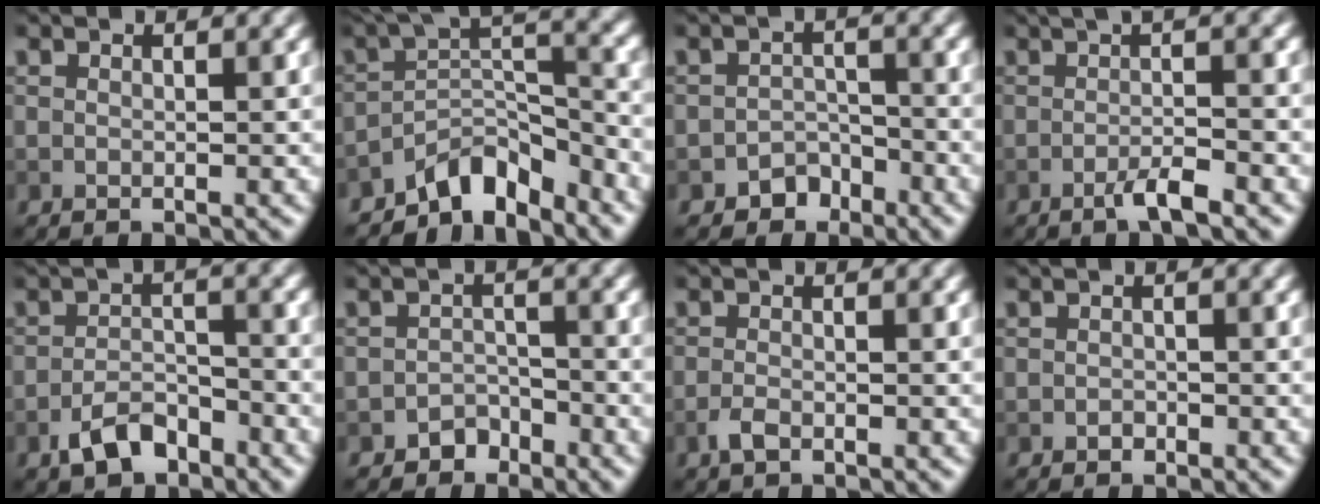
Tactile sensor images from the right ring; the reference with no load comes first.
{"total": 6.2, "force": [-4.9, 2.3, 3.0], "torque": [-0.031, 0.008, -0.096]}
{"total": 2.3, "force": [-1.7, 1.5, 0.5], "torque": [0.004, 0.007, -0.030]}
{"total": 3.7, "force": [-1.1, 0.8, 3.5], "torque": [-0.052, 0.000, -0.026]}
{"total": 4.0, "force": [-2.6, 1.8, 2.4], "torque": [-0.040, 0.006, -0.050]}
{"total": 2.0, "force": [-1.5, 1.2, 0.4], "torque": [0.003, 0.008, -0.028]}
{"total": 1.4, "force": [-0.9, 0.6, 0.9], "torque": [-0.021, -0.002, -0.020]}
{"total": 0.7, "force": [-0.4, 0.5, 0.3], "torque": [-0.003, -0.003, -0.008]}